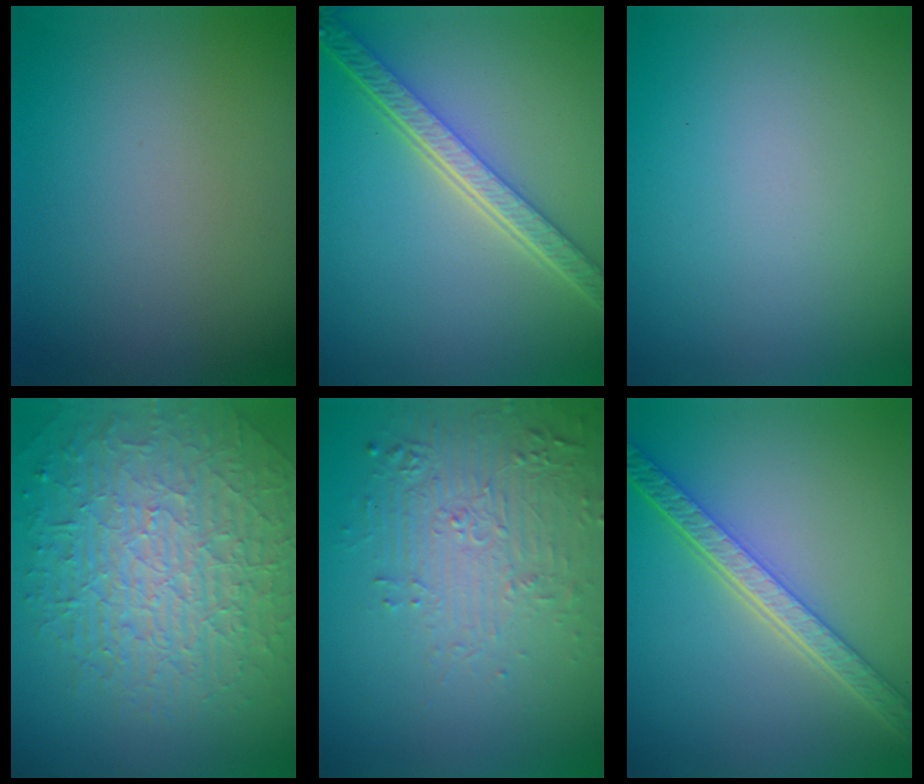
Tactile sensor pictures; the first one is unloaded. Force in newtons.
{"total": 6.0, "press": 4.6, "slide": 3.8}
{"total": 0.0}
{"total": 9.8, "press": 6.4, "slide": 7.4}
{"total": 5.7, "press": 3.7, "slide": 4.4}
{"total": 5.6, "press": 4.3, "slide": 3.5}